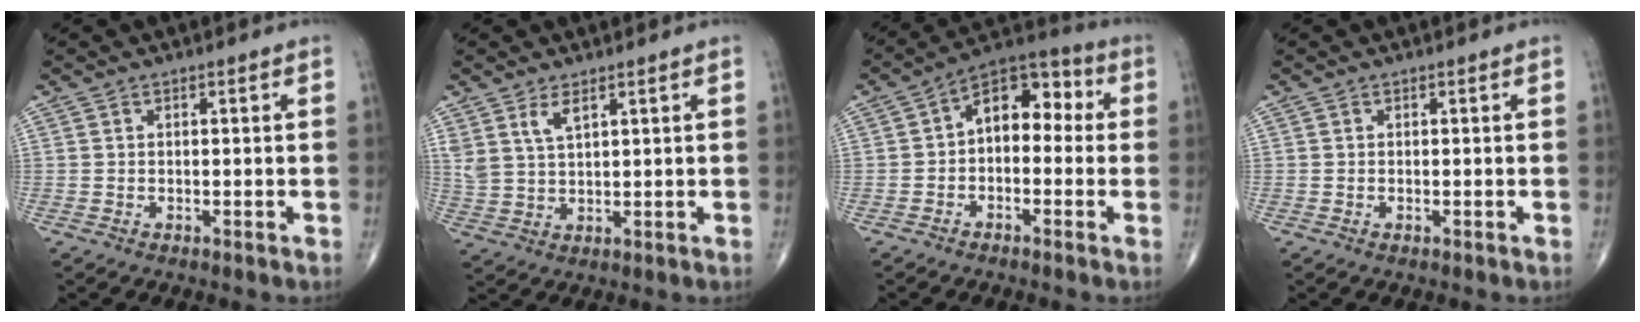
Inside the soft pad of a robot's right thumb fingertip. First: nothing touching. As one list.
[{"total": 4.6, "force": [2.8, 1.9, 3.1], "torque": [-0.063, -0.014, 0.061]}, {"total": 9.5, "force": [-0.2, 6.3, 7.1], "torque": [-0.071, 0.043, -0.025]}, {"total": 0.0}]